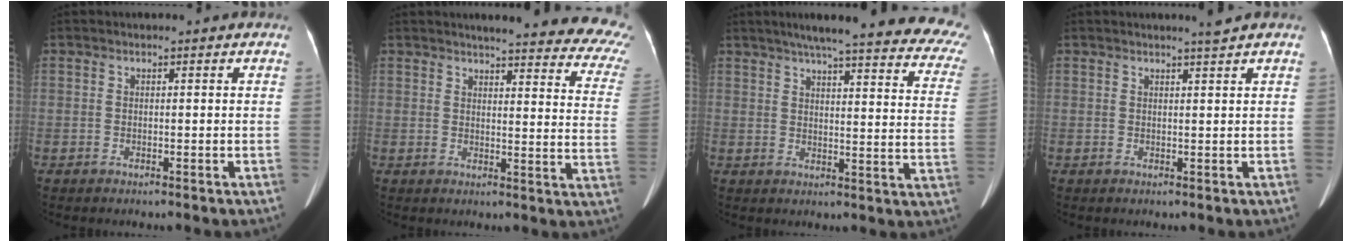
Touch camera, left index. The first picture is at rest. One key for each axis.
{"total": 19.8, "fx": 17.0, "fy": 3.0, "fz": 9.6, "tx": -0.097, "ty": -0.045, "tz": 0.169}
{"total": 25.8, "fx": 21.0, "fy": 3.2, "fz": 14.8, "tx": -0.168, "ty": -0.019, "tz": 0.236}
{"total": 1.4, "fx": 1.1, "fy": -0.7, "fz": 0.5, "tx": -0.017, "ty": -0.011, "tz": 0.023}